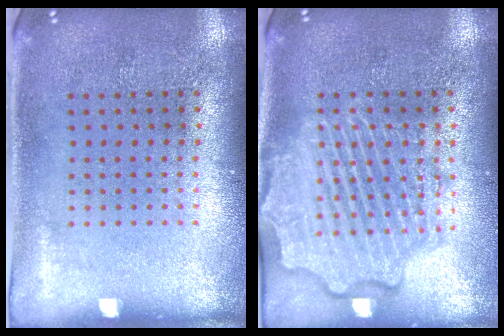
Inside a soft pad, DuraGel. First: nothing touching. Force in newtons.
{"total": 4.4, "press": 4.4, "slide": 0.5}